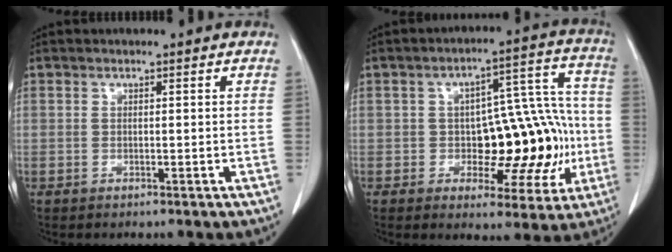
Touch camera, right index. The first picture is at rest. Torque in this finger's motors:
{"motor_torque": [0.64, 0.17, 0.23, 0.05]}